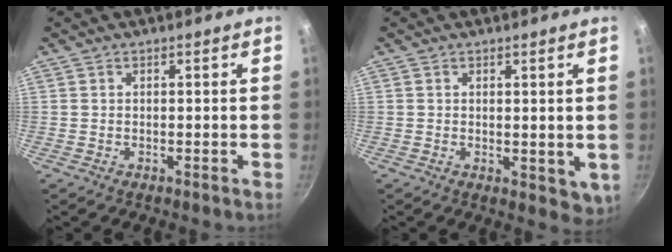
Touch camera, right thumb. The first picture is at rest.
{"total": 4.2, "force": [1.0, 2.4, 3.2], "torque": [-0.040, -0.011, 0.018]}